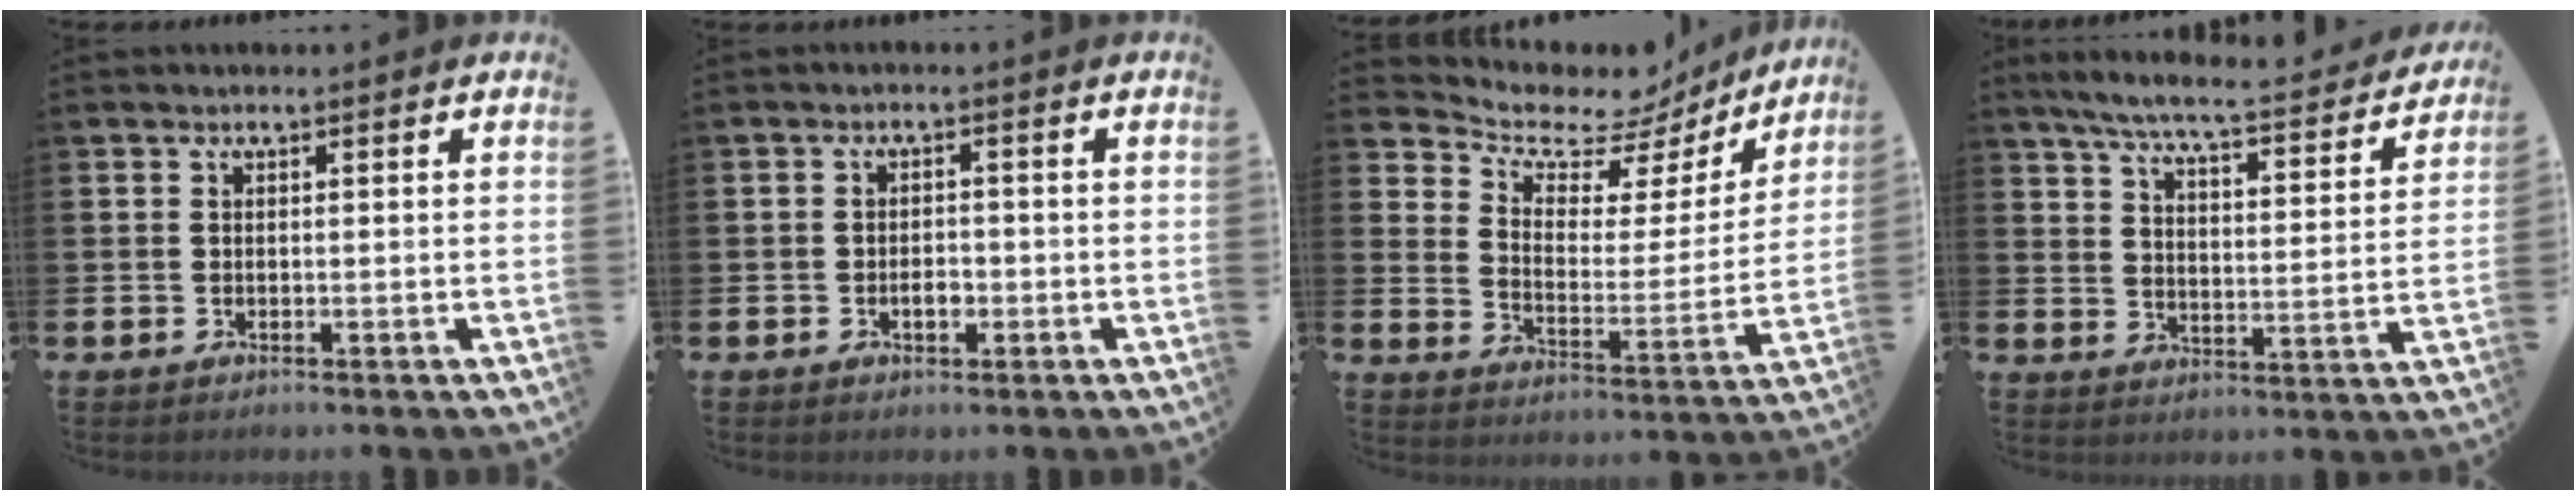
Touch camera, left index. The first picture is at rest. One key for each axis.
{"total": 2.0, "fx": -0.7, "fy": 1.2, "fz": 1.4, "tx": -0.018, "ty": -0.001, "tz": -0.016}
{"total": 7.9, "fx": 6.8, "fy": 3.2, "fz": 2.3, "tx": -0.073, "ty": -0.055, "tz": 0.113}
{"total": 6.3, "fx": 5.6, "fy": 0.3, "fz": 2.9, "tx": -0.085, "ty": -0.041, "tz": 0.090}